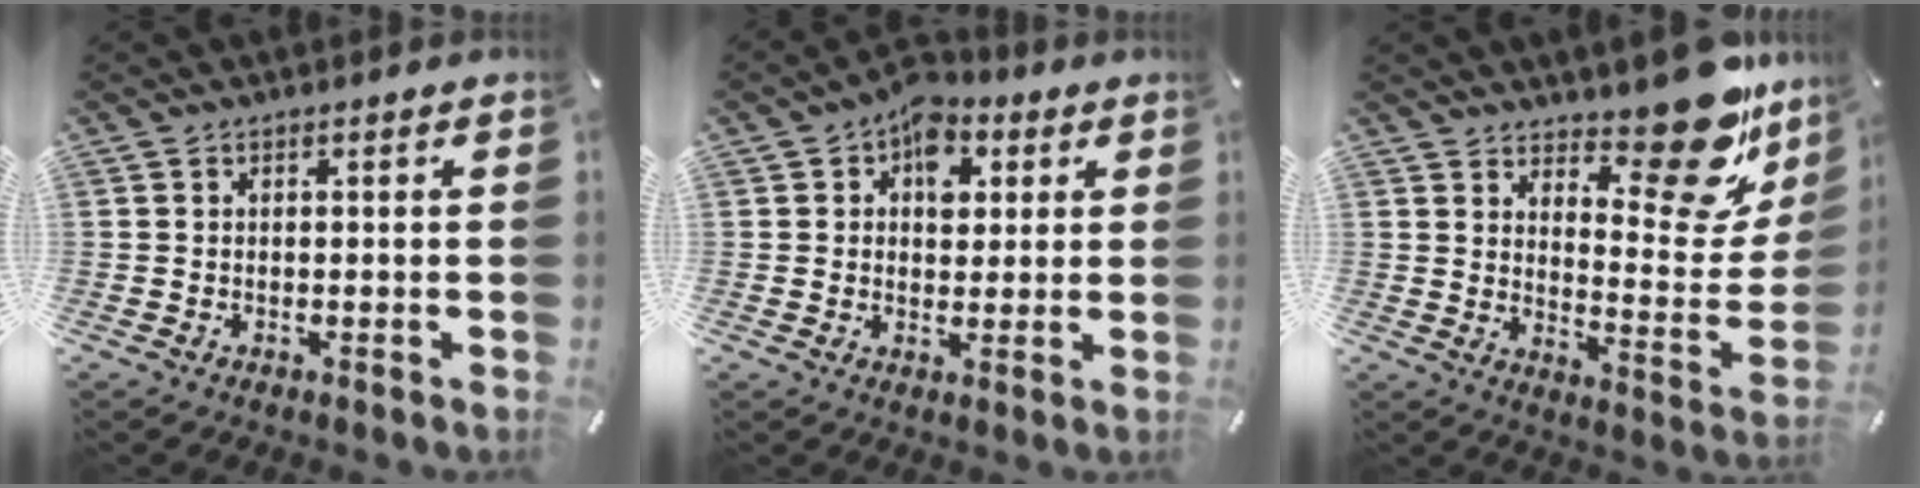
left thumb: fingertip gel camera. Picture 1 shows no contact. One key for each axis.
{"total": 7.8, "fx": 2.7, "fy": 5.8, "fz": 4.4, "tx": -0.051, "ty": -0.008, "tz": 0.042}
{"total": 19.5, "fx": 14.2, "fy": 8.1, "fz": 10.6, "tx": -0.111, "ty": -0.127, "tz": 0.234}